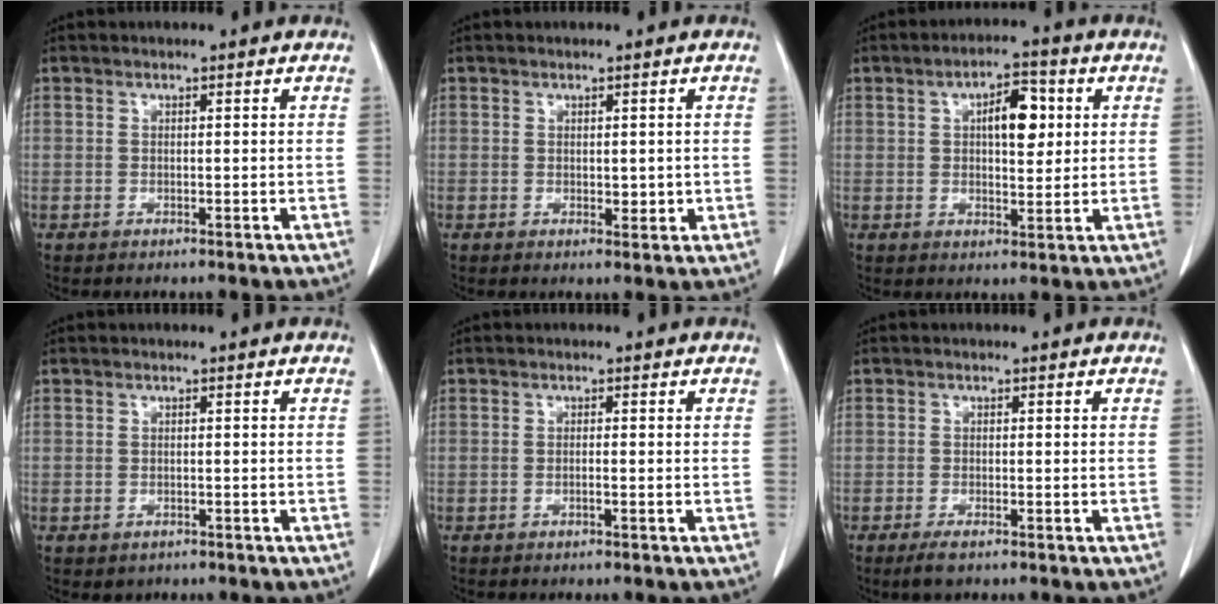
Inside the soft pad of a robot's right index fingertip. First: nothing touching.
{"total": 1.9, "force": [0.1, 1.2, 1.5], "torque": [-0.016, -0.003, 0.005]}
{"total": 6.9, "force": [1.8, 2.7, 6.1], "torque": [-0.093, 0.011, 0.029]}
{"total": 1.2, "force": [-0.7, 0.9, 0.3], "torque": [-0.012, -0.001, 0.000]}
{"total": 0.6, "force": [-0.3, 0.0, 0.5], "torque": [-0.010, 0.001, -0.005]}
{"total": 2.3, "force": [-1.6, 0.4, 1.7], "torque": [-0.038, -0.006, -0.024]}